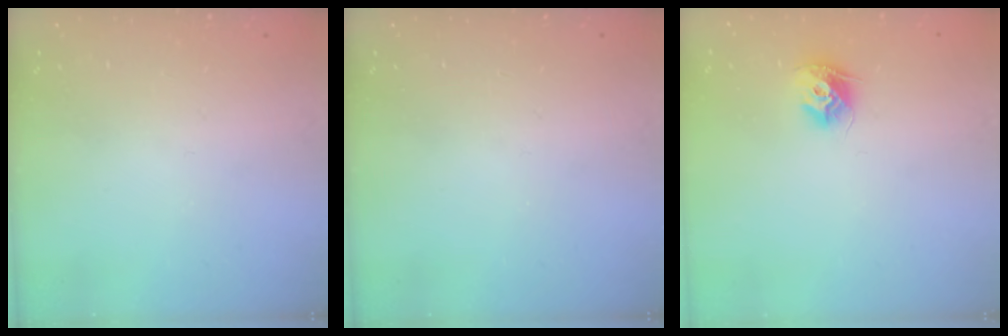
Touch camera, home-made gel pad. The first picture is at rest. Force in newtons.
{"total": 0.0}
{"total": 9.1, "press": 9.1, "slide": 0.3}